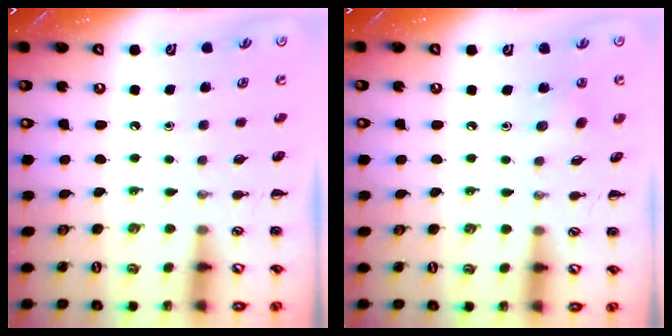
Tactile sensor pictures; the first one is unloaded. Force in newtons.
{"total": 3.4, "press": 3.2, "slide": 1.0}